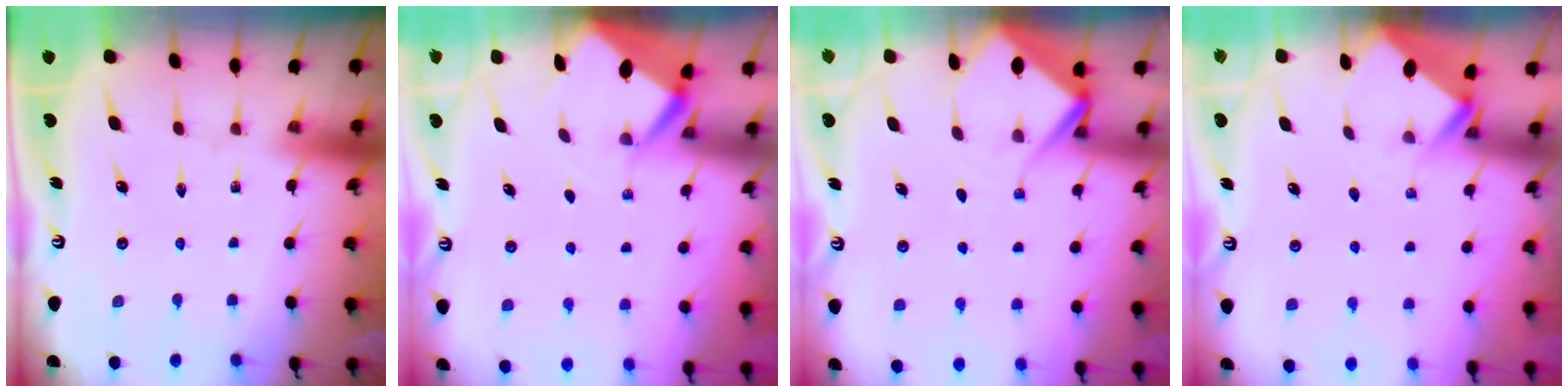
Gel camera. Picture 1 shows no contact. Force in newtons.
{"total": 3.0, "press": 3.0, "slide": 0.1}
{"total": 5.3, "press": 5.2, "slide": 0.6}
{"total": 2.9, "press": 2.9, "slide": 0.2}